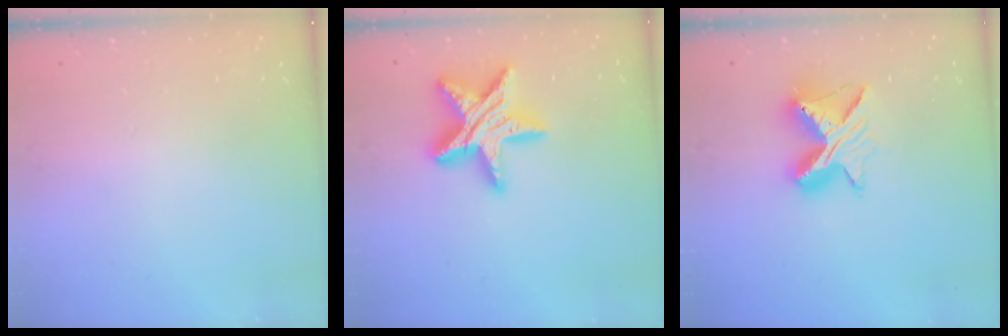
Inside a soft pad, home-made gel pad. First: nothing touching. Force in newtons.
{"total": 17.6, "press": 17.6, "slide": 1.2}
{"total": 10.2, "press": 10.2, "slide": 0.6}